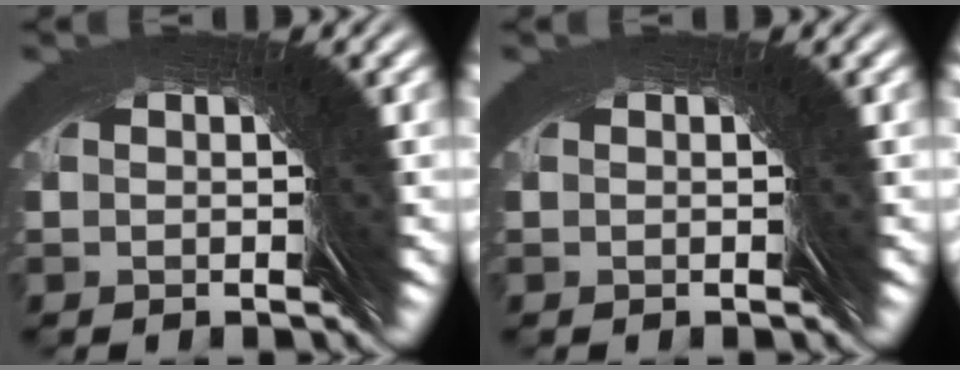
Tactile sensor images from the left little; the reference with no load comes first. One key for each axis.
{"total": 0.0}